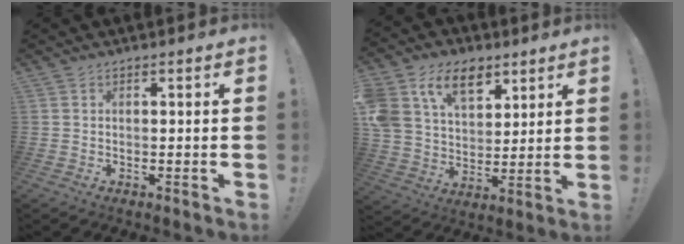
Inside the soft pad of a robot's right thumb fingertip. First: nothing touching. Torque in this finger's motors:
{"motor_torque": [0.37, 0.68, 0.90, 0.31, 0.42]}